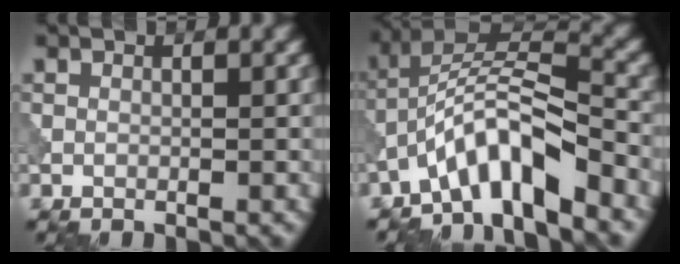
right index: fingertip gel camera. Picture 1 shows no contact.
{"total": 7.2, "force": [-4.6, 1.7, 5.2], "torque": [-0.086, 0.016, -0.088]}